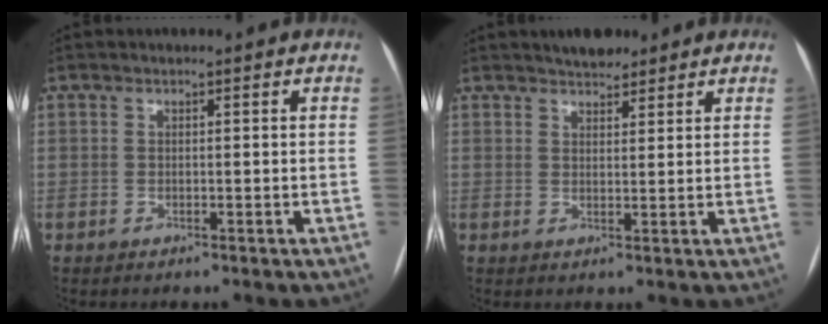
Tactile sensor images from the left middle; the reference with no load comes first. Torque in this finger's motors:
{"motor_torque": [0.08, -0.05, 0.00, 0.00]}